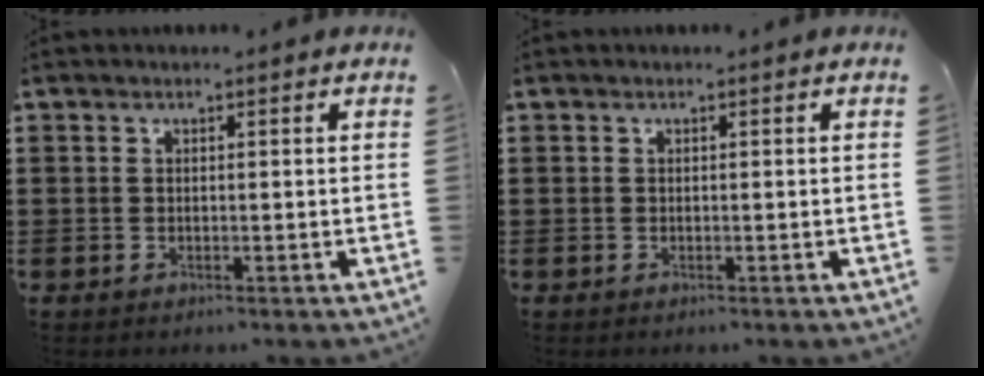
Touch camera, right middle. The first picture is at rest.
{"total": 0.0}